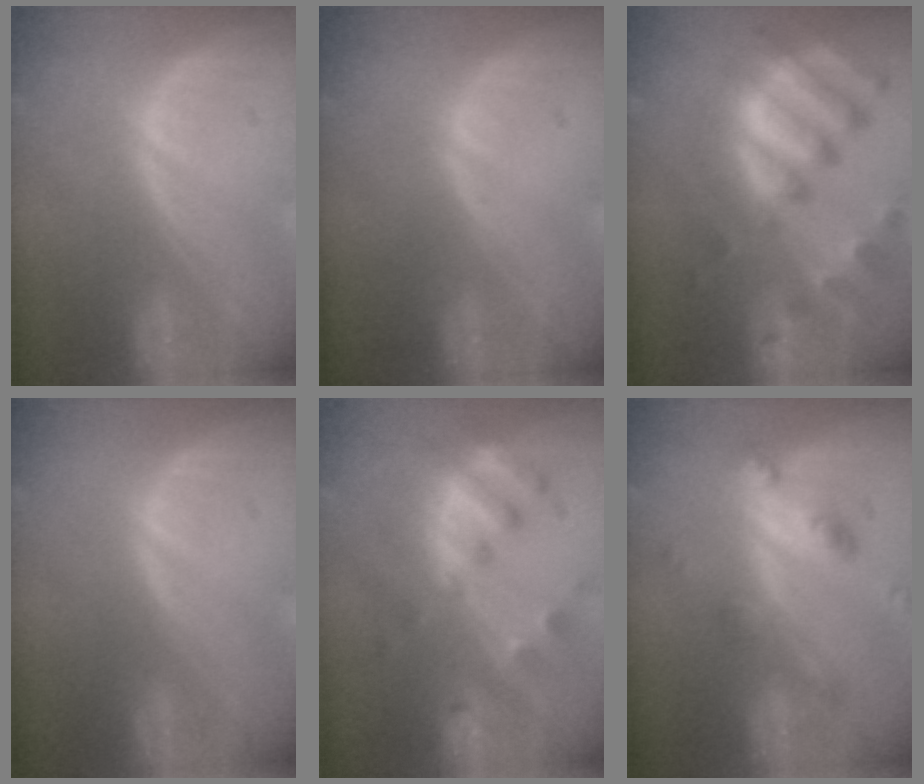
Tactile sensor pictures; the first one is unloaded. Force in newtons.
{"total": 0.0}
{"total": 11.4, "press": 9.8, "slide": 5.9}
{"total": 0.0}
{"total": 8.3, "press": 7.2, "slide": 4.1}
{"total": 6.1, "press": 5.3, "slide": 3.0}